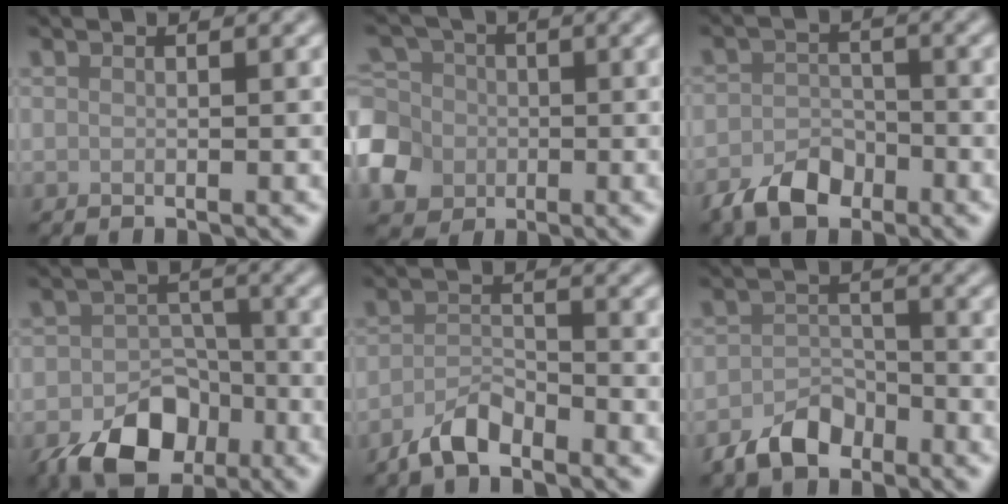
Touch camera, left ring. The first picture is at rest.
{"total": 5.5, "force": [-1.9, 4.6, 2.4], "torque": [-0.057, 0.005, -0.053]}
{"total": 4.2, "force": [-2.8, 2.5, 1.9], "torque": [-0.031, -0.002, -0.057]}
{"total": 7.3, "force": [-4.4, 4.7, 3.6], "torque": [-0.054, -0.008, -0.074]}
{"total": 3.2, "force": [-2.6, 1.1, 1.5], "torque": [-0.031, 0.004, -0.056]}
{"total": 4.0, "force": [-2.8, 2.2, 1.7], "torque": [-0.026, 0.001, -0.055]}